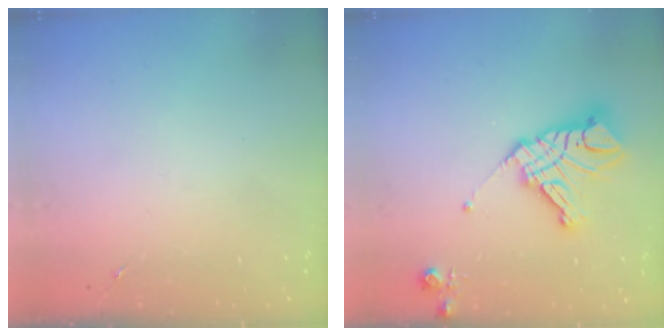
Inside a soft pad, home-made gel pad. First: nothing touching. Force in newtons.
{"total": 17.1, "press": 17.0, "slide": 2.2}